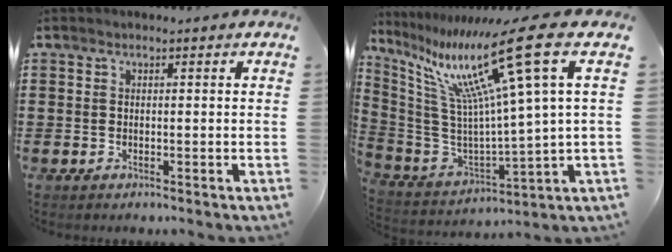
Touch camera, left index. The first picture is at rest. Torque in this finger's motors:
{"motor_torque": [1.11, -1.03, 1.05, 0.21]}